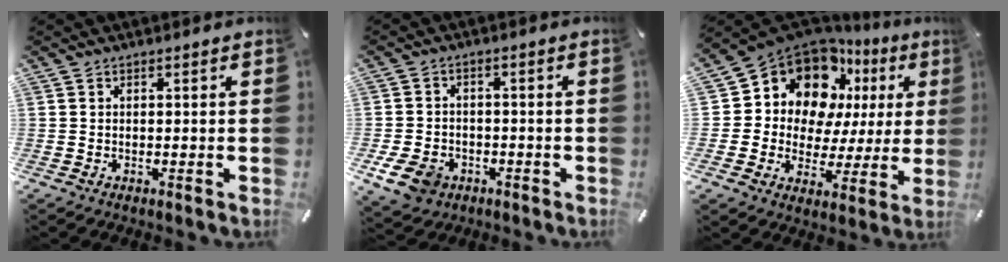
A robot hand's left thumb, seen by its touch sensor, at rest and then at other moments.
{"total": 7.3, "force": [-3.3, 5.6, 3.3], "torque": [-0.075, 0.013, -0.064]}
{"total": 15.1, "force": [8.9, 10.6, 6.1], "torque": [-0.116, -0.069, 0.161]}